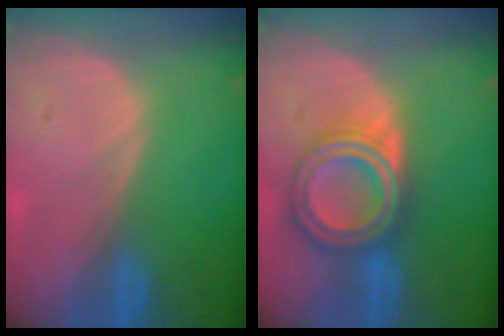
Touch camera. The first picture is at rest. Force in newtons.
{"total": 8.0, "press": 8.0, "slide": 0.5}